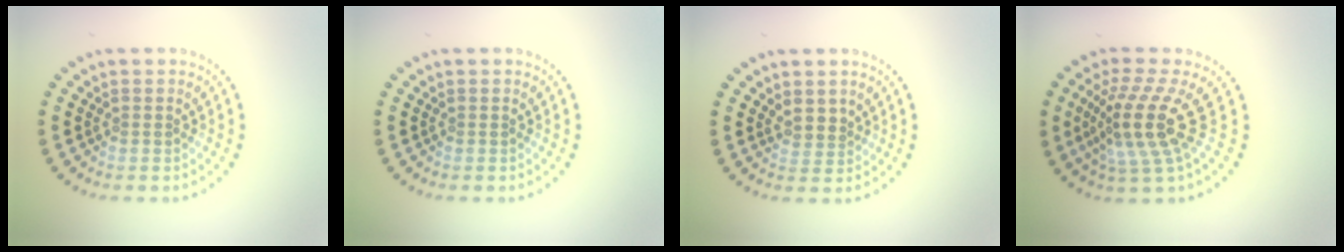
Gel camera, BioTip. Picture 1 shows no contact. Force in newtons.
{"total": 0.0}
{"total": 1.5, "press": 1.2, "slide": 1.0}
{"total": 5.1, "press": 3.7, "slide": 3.4}